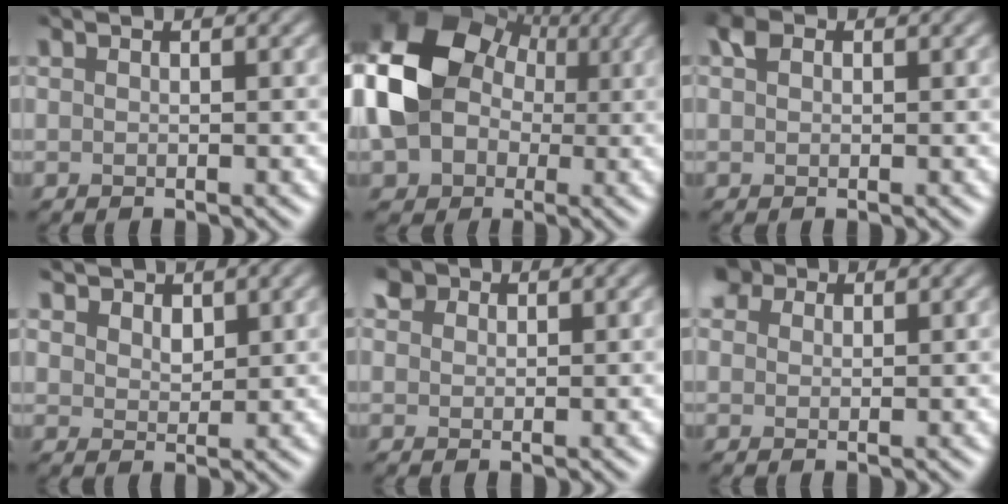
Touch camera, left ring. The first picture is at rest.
{"total": 11.9, "force": [0.5, 9.5, 7.1], "torque": [-0.153, 0.000, -0.011]}
{"total": 1.5, "force": [0.1, 1.2, 0.8], "torque": [-0.016, 0.004, -0.005]}
{"total": 2.1, "force": [1.4, 1.3, 0.8], "torque": [-0.028, -0.011, 0.025]}
{"total": 1.6, "force": [0.9, 1.2, 0.5], "torque": [-0.015, 0.002, 0.015]}
{"total": 4.0, "force": [2.6, 2.5, 1.8], "torque": [-0.051, 0.004, 0.042]}